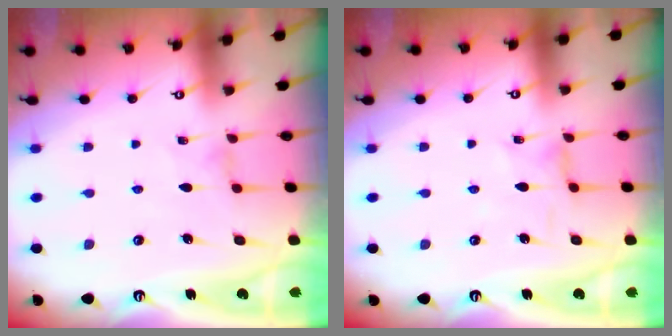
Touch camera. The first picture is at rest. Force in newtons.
{"total": 1.7, "press": 1.7, "slide": 0.4}